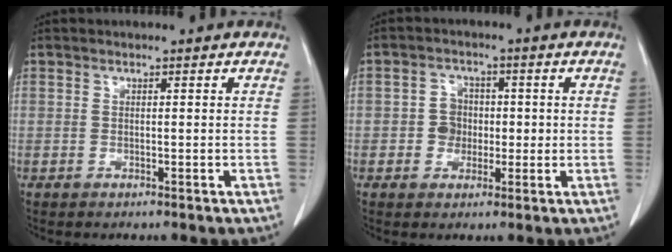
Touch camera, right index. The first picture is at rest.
{"total": 3.9, "force": [-0.3, 3.6, 1.4], "torque": [-0.021, 0.015, -0.004]}